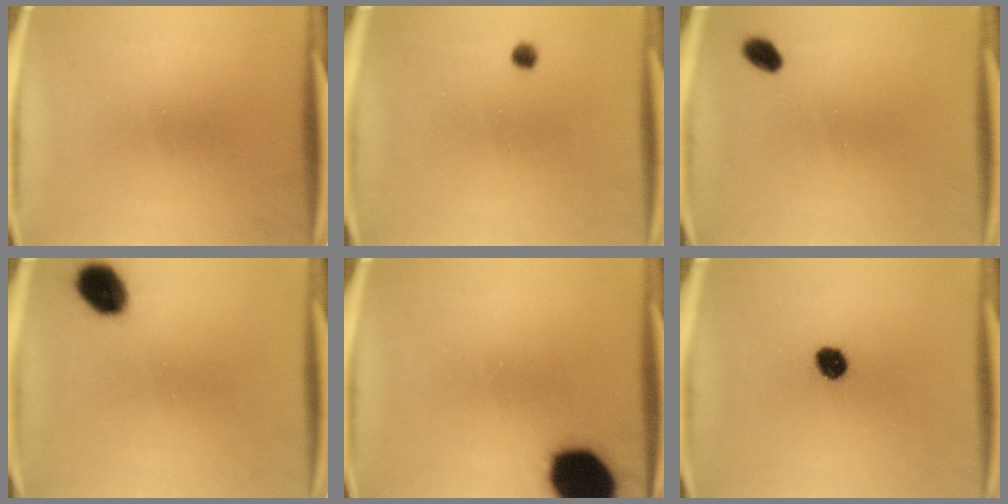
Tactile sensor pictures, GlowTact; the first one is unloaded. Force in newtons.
{"total": 1.3}
{"total": 2.8}
{"total": 7.8}
{"total": 17.4}
{"total": 5.5}